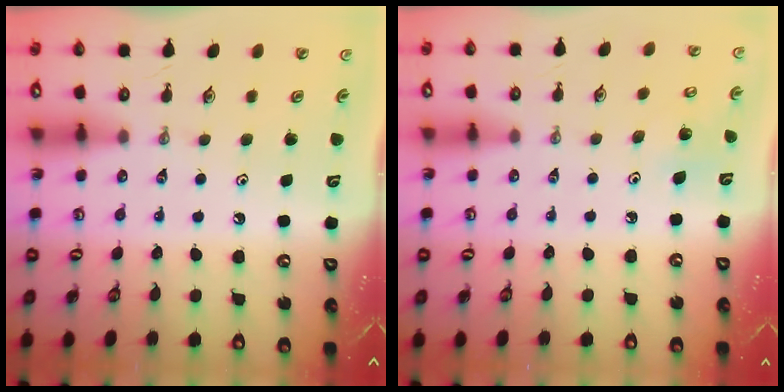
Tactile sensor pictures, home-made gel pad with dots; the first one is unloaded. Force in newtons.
{"total": 4.1, "press": 4.1, "slide": 0.4}